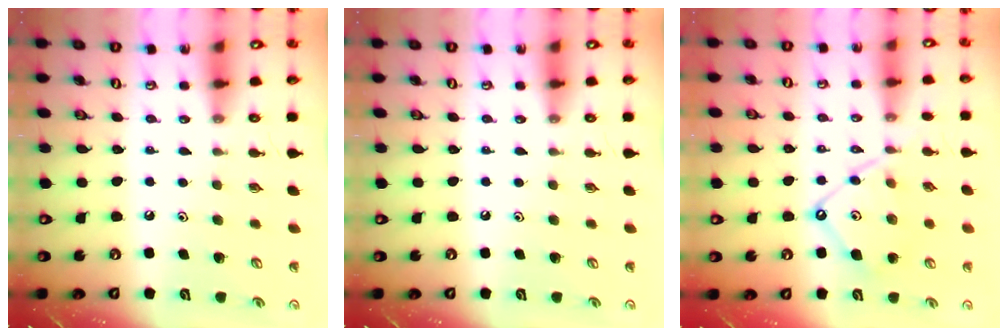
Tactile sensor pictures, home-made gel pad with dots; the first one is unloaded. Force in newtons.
{"total": 0.0}
{"total": 10.5, "press": 10.5, "slide": 1.0}